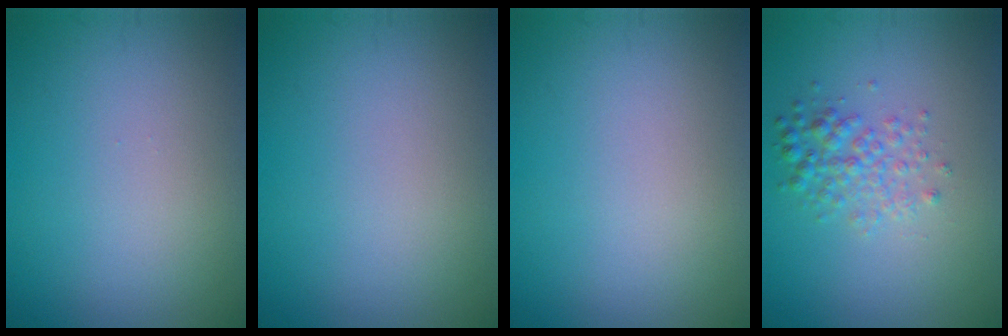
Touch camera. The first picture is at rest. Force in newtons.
{"total": 0.0}
{"total": 0.0}
{"total": 2.5, "press": 2.5, "slide": 0.0}